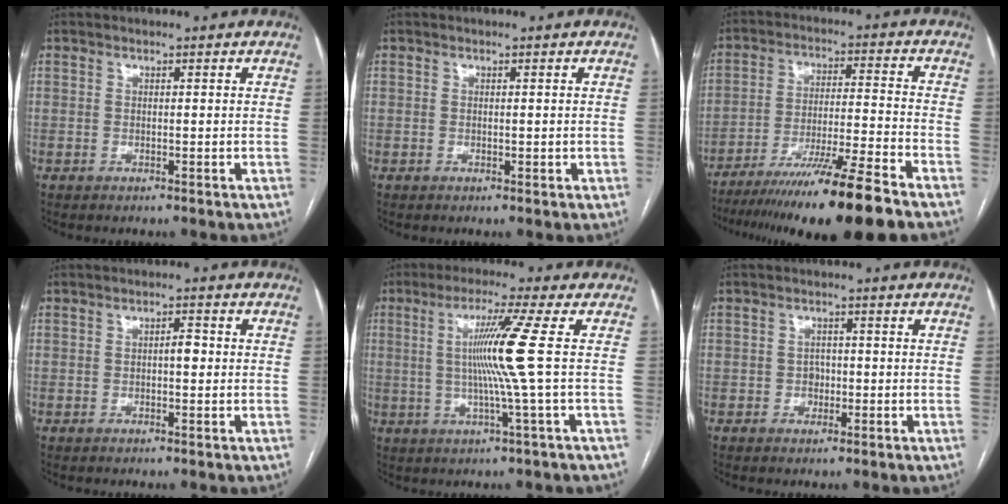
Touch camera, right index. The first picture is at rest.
{"total": 0.7, "force": [0.1, 0.5, 0.4], "torque": [-0.007, 0.001, 0.006]}
{"total": 17.1, "force": [-13.1, -1.3, 10.9], "torque": [-0.168, -0.029, -0.217]}
{"total": 1.8, "force": [-0.1, 0.7, 1.7], "torque": [-0.024, 0.005, -0.003]}
{"total": 8.8, "force": [0.7, -2.7, 8.4], "torque": [-0.156, -0.001, 0.021]}
{"total": 1.8, "force": [-0.5, 1.6, 0.8], "torque": [-0.008, 0.008, -0.003]}